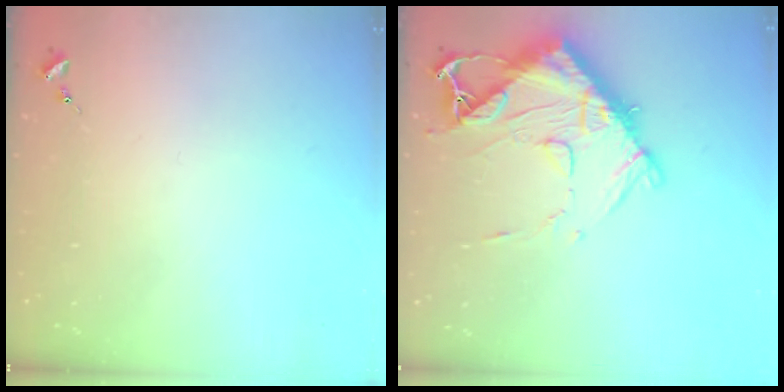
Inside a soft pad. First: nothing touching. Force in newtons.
{"total": 15.6, "press": 15.6, "slide": 1.1}